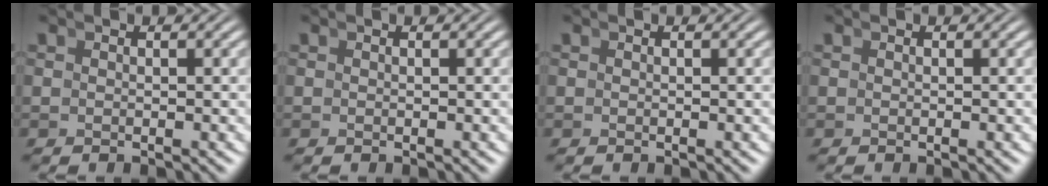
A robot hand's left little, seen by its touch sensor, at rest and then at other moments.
{"total": 0.0}
{"total": 0.0}
{"total": 0.0}